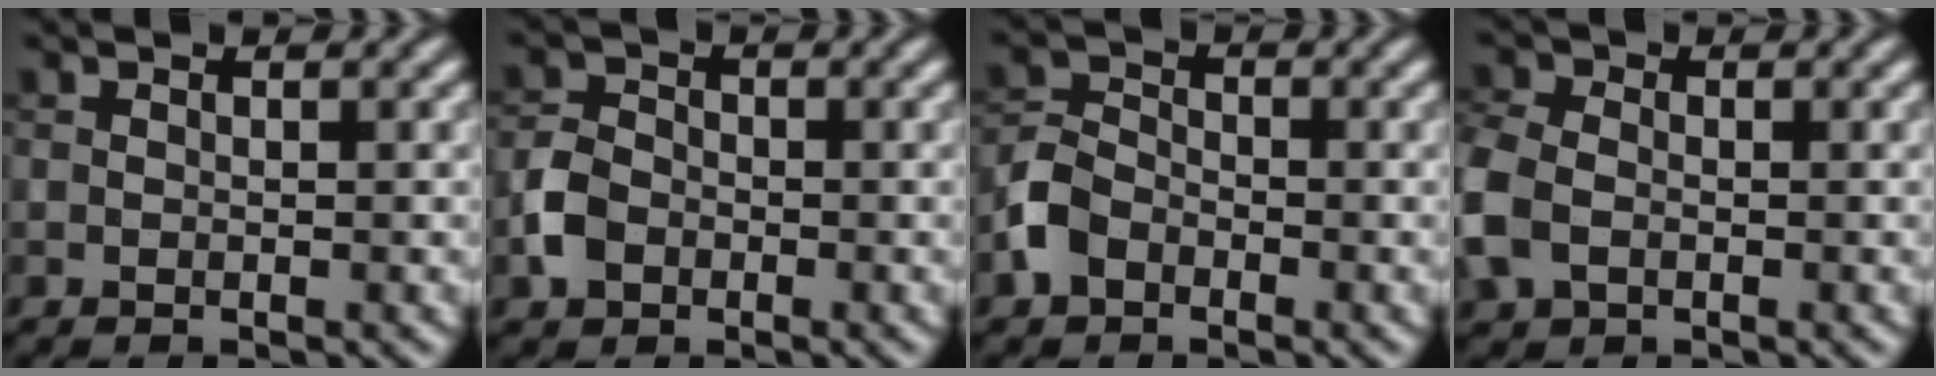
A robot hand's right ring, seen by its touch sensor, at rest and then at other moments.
{"total": 3.3, "force": [-1.4, 2.5, 1.6], "torque": [-0.034, 0.004, -0.033]}
{"total": 3.5, "force": [-2.0, 2.4, 1.6], "torque": [-0.038, 0.005, -0.050]}
{"total": 5.6, "force": [-1.3, 4.2, 3.4], "torque": [-0.109, -0.002, -0.038]}